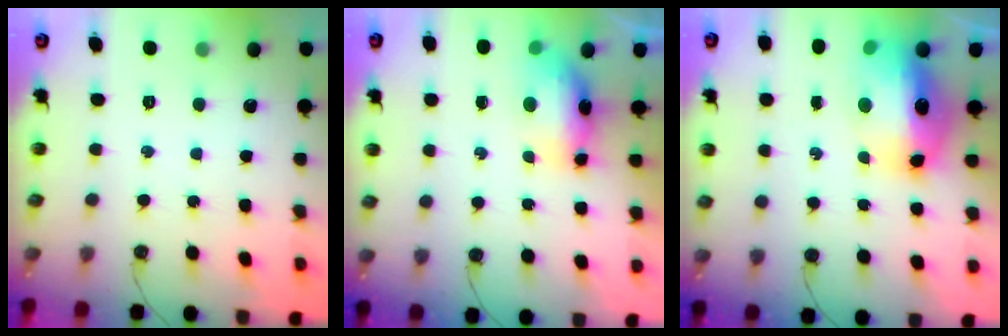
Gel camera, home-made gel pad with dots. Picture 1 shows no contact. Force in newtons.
{"total": 8.2, "press": 8.0, "slide": 1.8}
{"total": 16.2, "press": 16.1, "slide": 1.6}